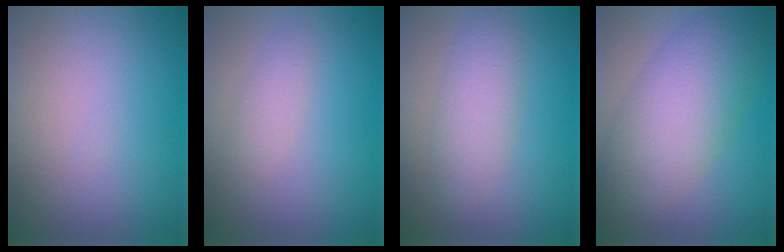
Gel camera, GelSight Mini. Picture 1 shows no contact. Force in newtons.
{"total": 1.4, "press": 1.4, "slide": 0.1}
{"total": 2.0, "press": 1.9, "slide": 0.2}
{"total": 7.5, "press": 7.5, "slide": 0.1}